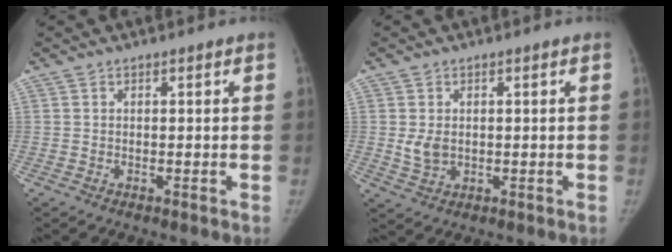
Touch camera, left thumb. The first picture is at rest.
{"total": 3.4, "force": [0.1, 2.5, 2.3], "torque": [-0.038, -0.005, 0.008]}